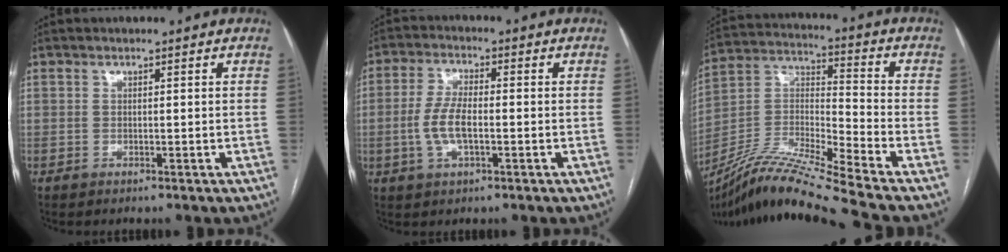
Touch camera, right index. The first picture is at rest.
{"total": 5.9, "force": [-1.0, 2.1, 5.5], "torque": [-0.123, 0.003, -0.020]}
{"total": 17.8, "force": [-15.2, -2.1, 9.0], "torque": [-0.185, -0.003, -0.282]}